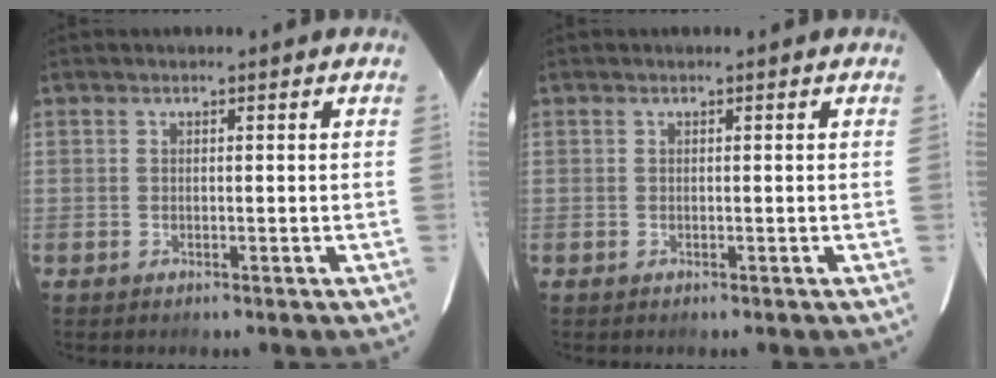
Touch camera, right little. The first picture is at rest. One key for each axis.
{"total": 0.0}